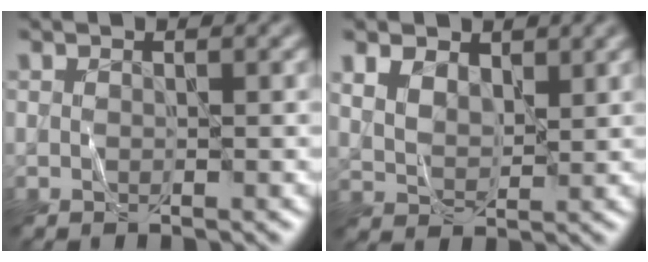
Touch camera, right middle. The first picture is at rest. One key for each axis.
{"total": 3.3, "fx": 2.0, "fy": 2.0, "fz": 1.8, "tx": -0.045, "ty": -0.001, "tz": 0.032}